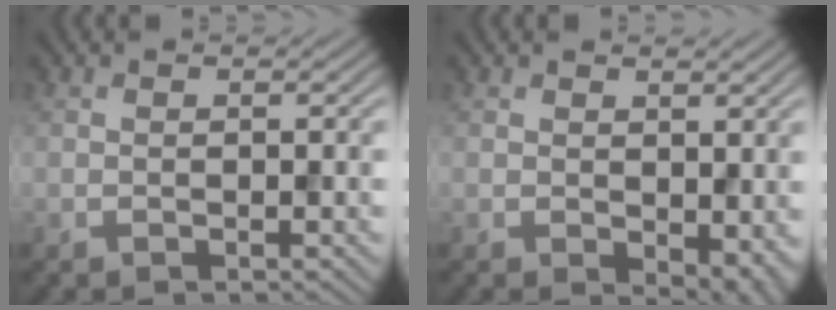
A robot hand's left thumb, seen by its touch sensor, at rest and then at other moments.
{"total": 4.2, "force": [-0.3, 2.5, 3.3], "torque": [-0.047, -0.015, 0.003]}